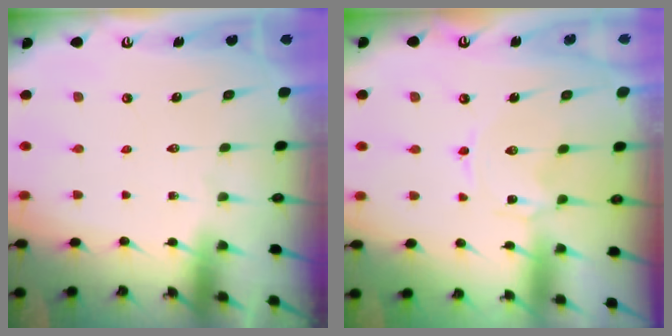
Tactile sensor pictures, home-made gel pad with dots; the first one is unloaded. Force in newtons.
{"total": 0.0}